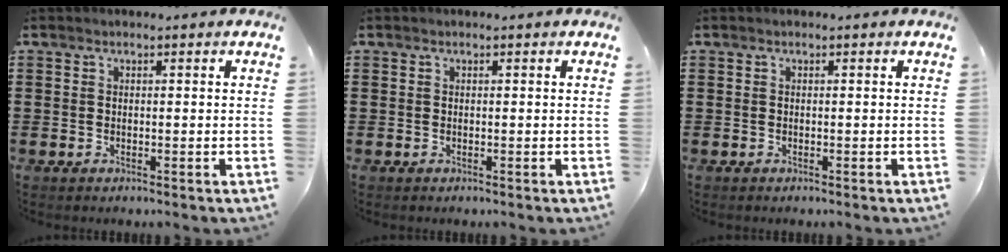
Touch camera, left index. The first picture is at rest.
{"total": 0.0}
{"total": 0.0}